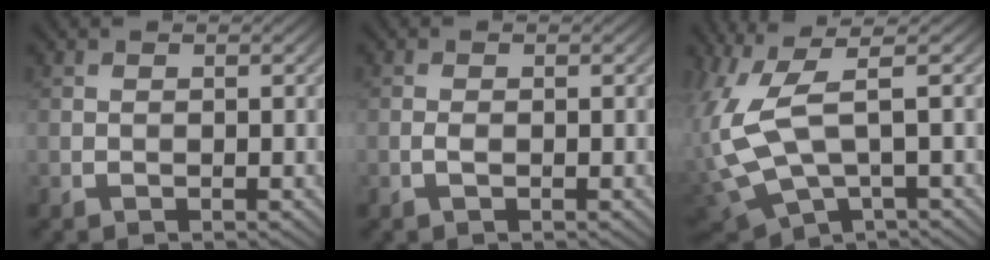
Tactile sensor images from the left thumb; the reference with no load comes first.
{"total": 0.8, "force": [-0.3, 0.2, 0.7], "torque": [-0.015, 0.003, -0.008]}
{"total": 11.9, "force": [2.2, 5.0, 10.5], "torque": [-0.280, -0.010, 0.055]}